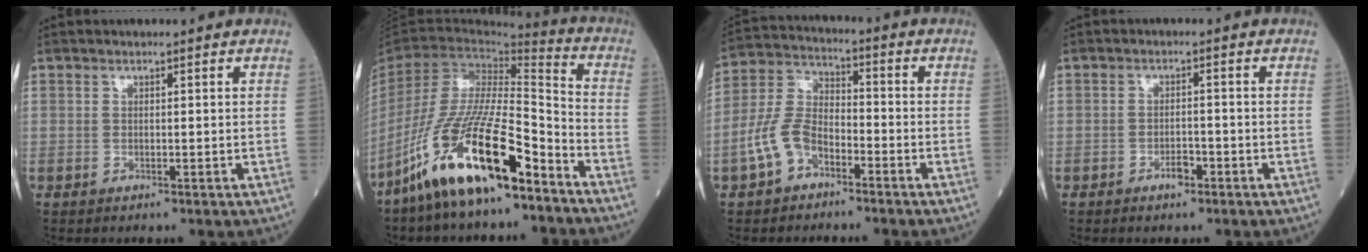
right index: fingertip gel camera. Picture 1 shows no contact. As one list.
[{"total": 19.0, "force": [-12.8, 3.4, 13.6], "torque": [-0.280, -0.023, -0.238]}, {"total": 8.3, "force": [-4.4, 4.7, 5.3], "torque": [-0.129, 0.019, -0.092]}, {"total": 2.3, "force": [-1.4, 0.9, 1.5], "torque": [-0.023, 0.003, -0.023]}]